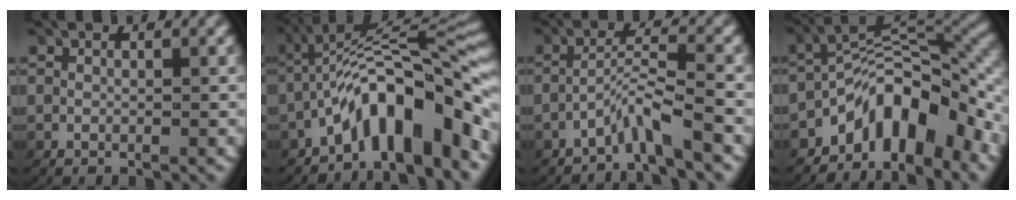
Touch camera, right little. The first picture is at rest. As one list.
[{"total": 8.5, "force": [-1.5, 3.7, 7.5], "torque": [-0.122, 0.002, -0.020]}, {"total": 3.0, "force": [-2.2, -0.5, 1.9], "torque": [-0.042, 0.006, -0.039]}, {"total": 8.0, "force": [-2.8, 3.7, 6.5], "torque": [-0.103, 0.003, -0.044]}]